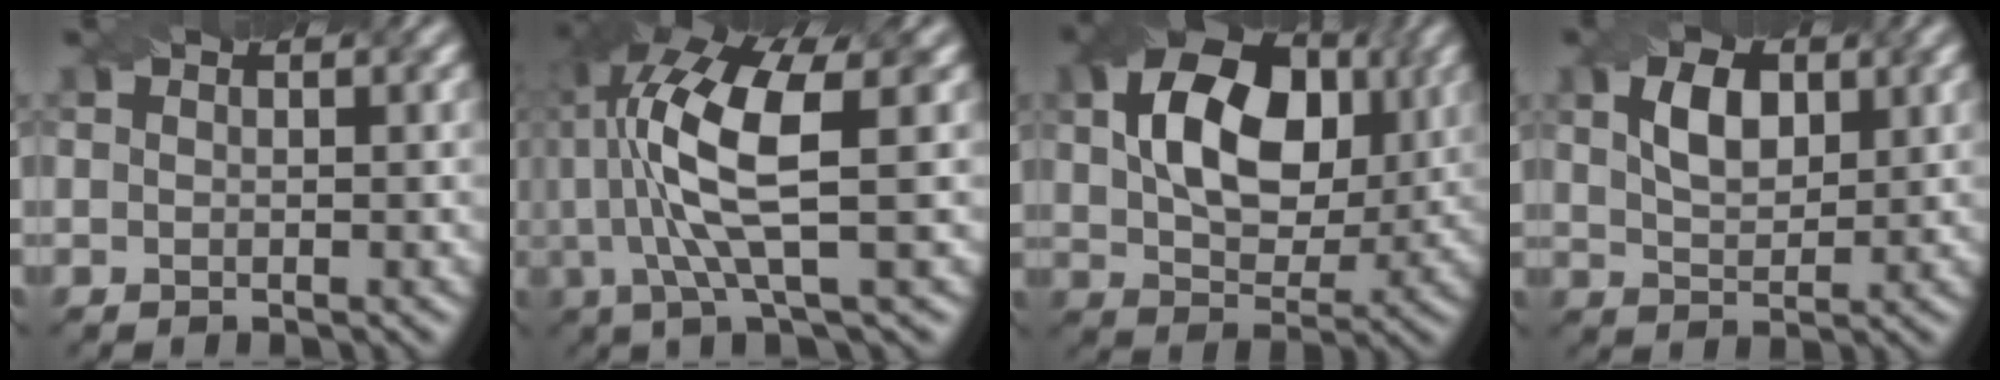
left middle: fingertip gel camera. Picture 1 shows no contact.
{"total": 9.5, "force": [1.3, 2.8, 9.0], "torque": [-0.181, 0.006, 0.028]}
{"total": 10.2, "force": [2.6, 6.5, 7.4], "torque": [-0.130, 0.011, 0.040]}
{"total": 4.0, "force": [1.5, 2.3, 2.9], "torque": [-0.061, 0.005, 0.031]}